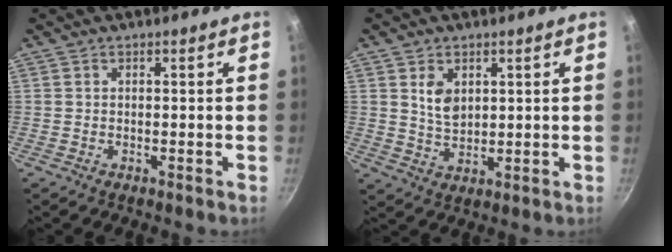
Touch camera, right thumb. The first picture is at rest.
{"total": 5.0, "force": [1.8, 3.3, 3.3], "torque": [-0.042, -0.018, 0.039]}